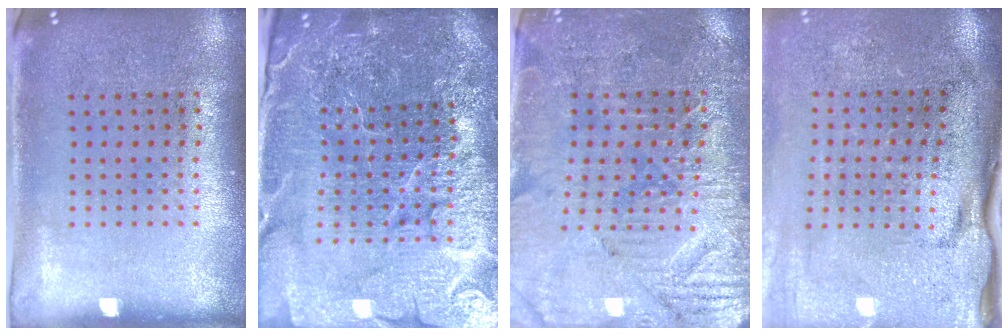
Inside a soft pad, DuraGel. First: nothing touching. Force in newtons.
{"total": 5.8, "press": 5.2, "slide": 2.5}
{"total": 3.4, "press": 3.4, "slide": 0.6}
{"total": 4.4, "press": 3.6, "slide": 2.5}